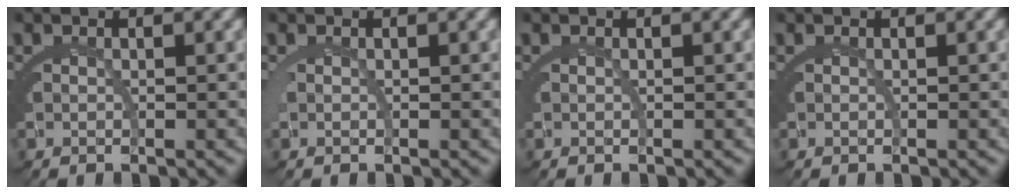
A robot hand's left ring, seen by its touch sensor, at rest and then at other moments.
{"total": 0.0}
{"total": 0.0}
{"total": 0.0}